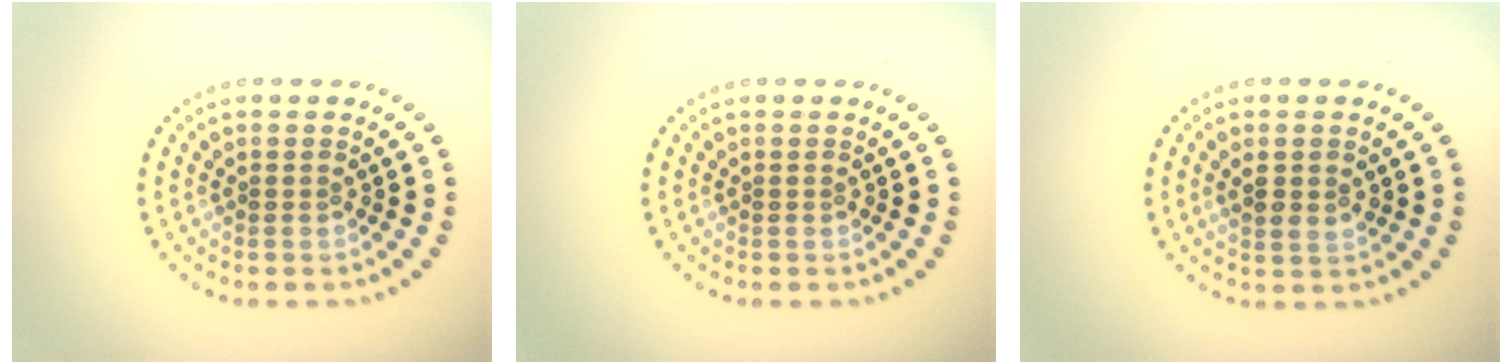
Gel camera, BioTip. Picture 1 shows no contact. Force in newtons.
{"total": 0.0}
{"total": 1.8, "press": 1.7, "slide": 0.5}